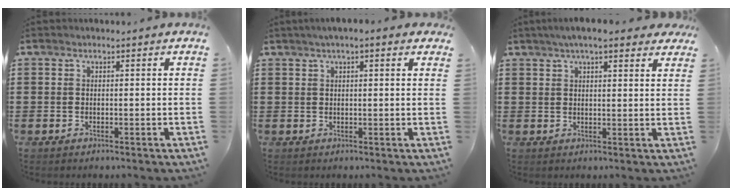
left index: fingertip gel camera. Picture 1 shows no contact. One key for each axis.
{"total": 2.0, "fx": 1.1, "fy": 0.4, "fz": 1.6, "tx": -0.032, "ty": 0.005, "tz": 0.019}
{"total": 5.0, "fx": 3.9, "fy": 0.8, "fz": 3.0, "tx": -0.067, "ty": 0.004, "tz": 0.069}